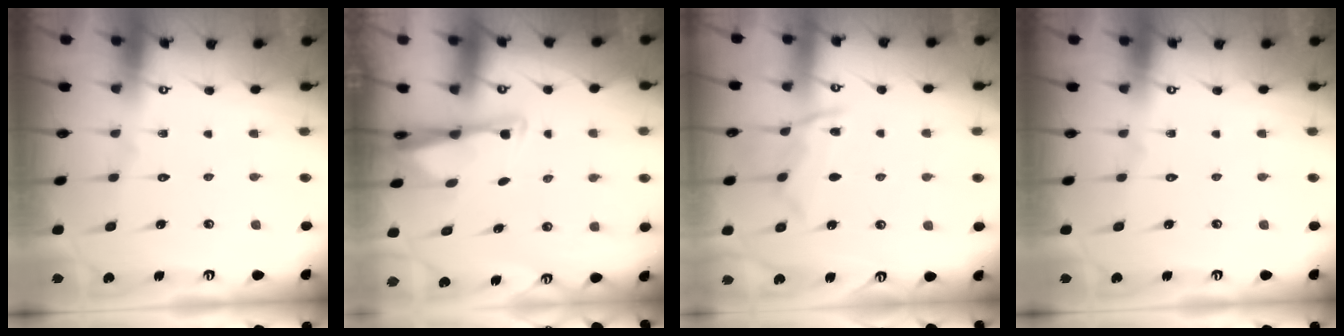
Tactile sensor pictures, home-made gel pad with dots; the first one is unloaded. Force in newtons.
{"total": 2.6, "press": 2.6, "slide": 0.4}
{"total": 9.0, "press": 8.9, "slide": 0.7}
{"total": 0.0}